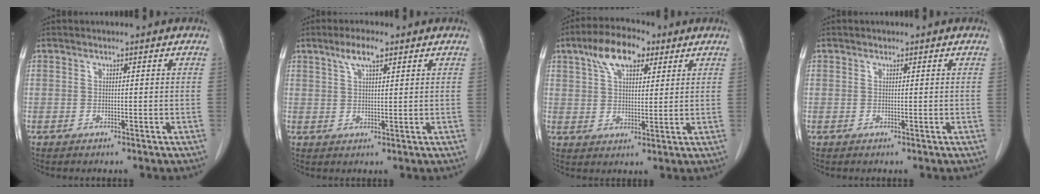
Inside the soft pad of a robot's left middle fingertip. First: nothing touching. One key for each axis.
{"total": 4.1, "fx": 2.6, "fy": 0.8, "fz": 3.0, "tx": -0.065, "ty": 0.006, "tz": 0.049}
{"total": 9.0, "fx": 5.1, "fy": 3.9, "fz": 6.3, "tx": -0.119, "ty": 0.023, "tz": 0.090}
{"total": 0.0}